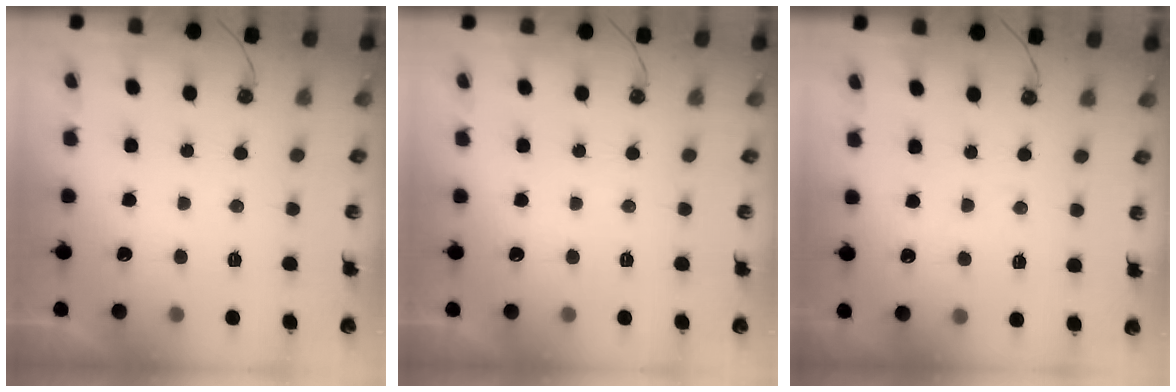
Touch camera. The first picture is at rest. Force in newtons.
{"total": 0.0}
{"total": 3.6, "press": 3.5, "slide": 0.5}